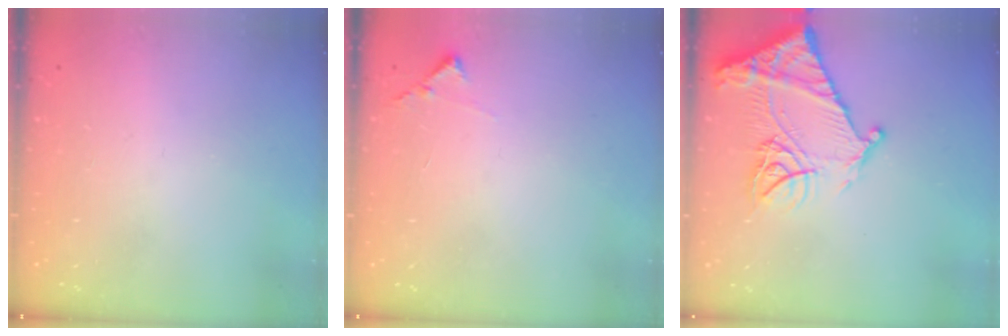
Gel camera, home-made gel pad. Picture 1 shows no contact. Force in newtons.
{"total": 5.5, "press": 5.5, "slide": 0.4}
{"total": 16.9, "press": 16.8, "slide": 1.5}